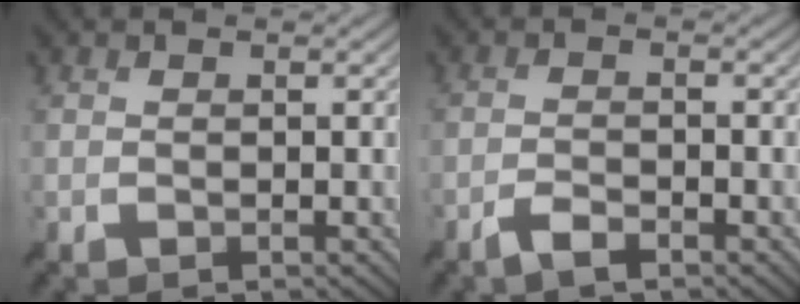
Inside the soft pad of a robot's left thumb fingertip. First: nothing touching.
{"total": 2.4, "force": [-1.8, 0.5, 1.6], "torque": [-0.035, 0.002, -0.042]}